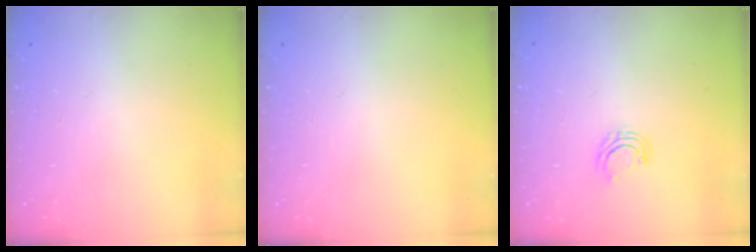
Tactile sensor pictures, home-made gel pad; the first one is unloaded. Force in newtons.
{"total": 0.0}
{"total": 4.7, "press": 4.7, "slide": 0.8}